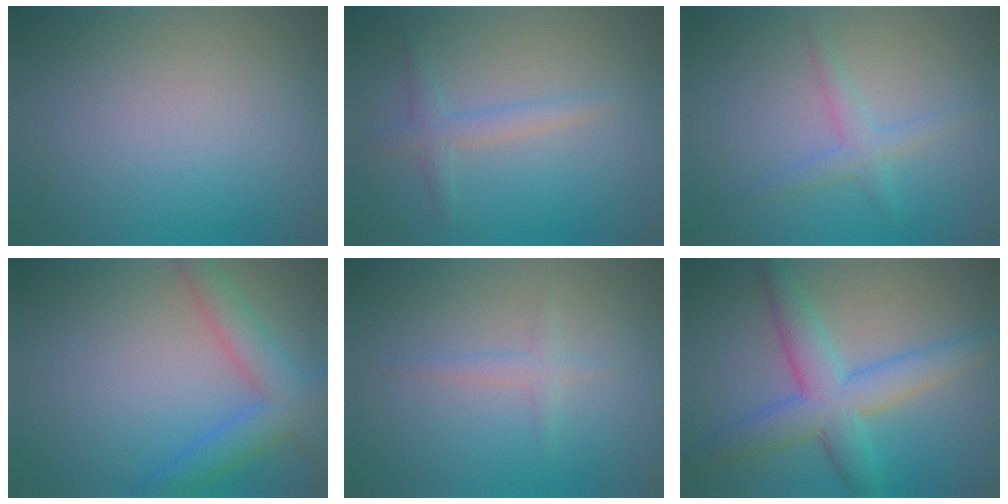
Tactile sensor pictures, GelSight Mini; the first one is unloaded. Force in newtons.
{"total": 2.0, "press": 2.0, "slide": 0.1}
{"total": 2.0, "press": 2.0, "slide": 0.1}
{"total": 5.1, "press": 5.1, "slide": 0.3}
{"total": 1.3, "press": 1.3, "slide": 0.1}
{"total": 6.6, "press": 6.6, "slide": 0.1}